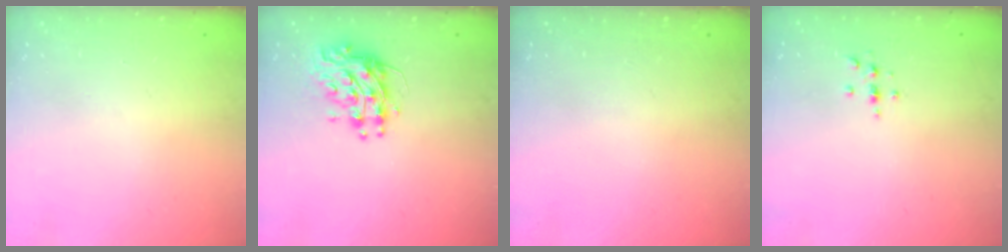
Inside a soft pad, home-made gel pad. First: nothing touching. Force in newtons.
{"total": 9.8, "press": 9.8, "slide": 1.1}
{"total": 0.0}
{"total": 2.2, "press": 2.1, "slide": 0.2}